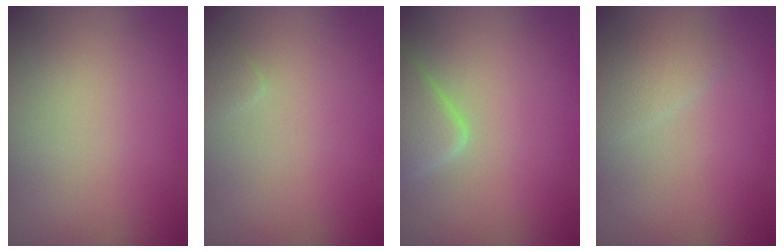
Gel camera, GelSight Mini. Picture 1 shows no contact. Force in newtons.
{"total": 0.8, "press": 0.7, "slide": 0.1}
{"total": 3.3, "press": 3.3, "slide": 0.4}
{"total": 1.8, "press": 1.8, "slide": 0.2}